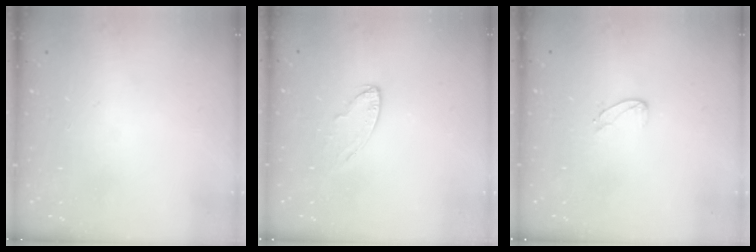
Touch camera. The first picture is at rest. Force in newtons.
{"total": 6.4, "press": 6.3, "slide": 0.5}
{"total": 4.0, "press": 4.0, "slide": 0.2}